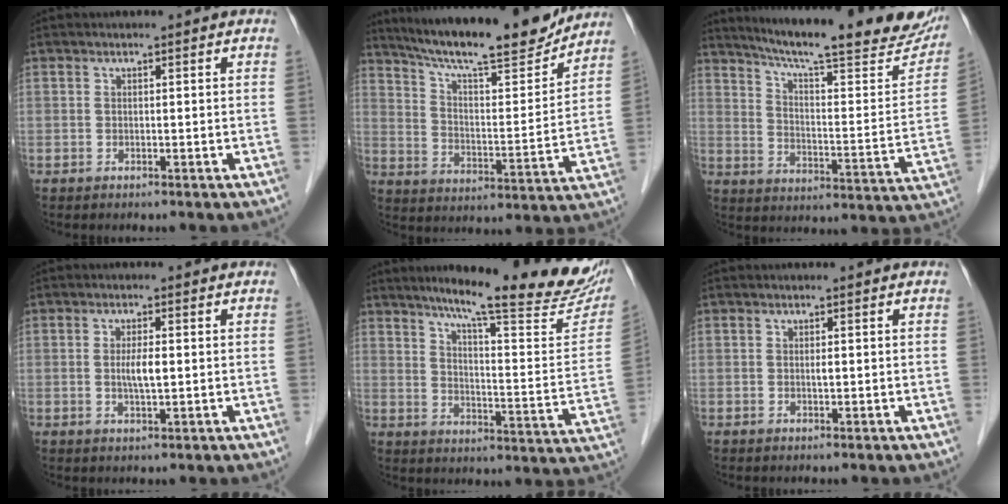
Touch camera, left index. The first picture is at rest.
{"total": 19.7, "force": [17.5, 2.0, 8.9], "torque": [-0.151, -0.005, 0.265]}
{"total": 27.0, "force": [22.8, 3.2, 14.0], "torque": [-0.212, -0.044, 0.297]}
{"total": 3.0, "force": [0.1, 0.5, 2.9], "torque": [-0.057, -0.002, 0.003]}
{"total": 24.4, "force": [19.9, 2.0, 14.1], "torque": [-0.195, -0.050, 0.256]}
{"total": 0.6, "force": [0.1, 0.1, 0.5], "torque": [-0.012, -0.001, 0.001]}